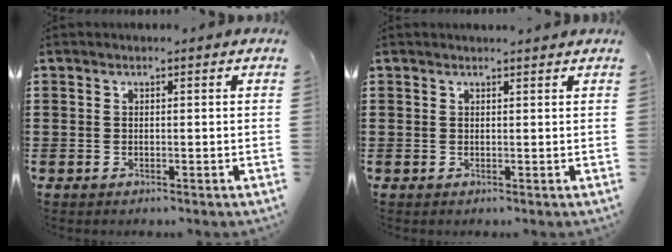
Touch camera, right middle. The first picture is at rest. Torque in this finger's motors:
{"motor_torque": [-0.89, -0.14, -0.25, -0.02]}